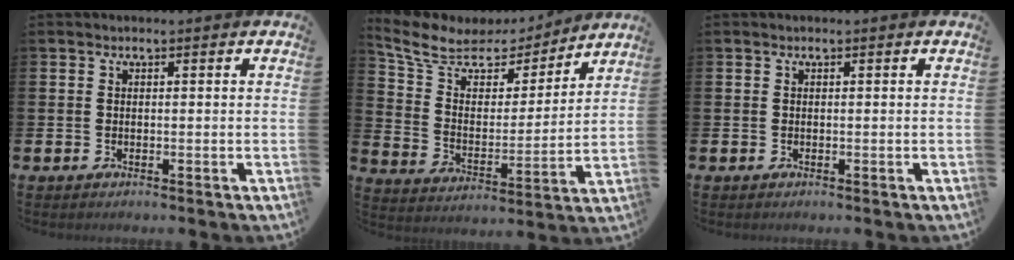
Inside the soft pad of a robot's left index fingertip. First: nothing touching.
{"total": 8.2, "force": [6.6, 4.2, 2.3], "torque": [-0.093, -0.037, 0.118]}
{"total": 0.0}